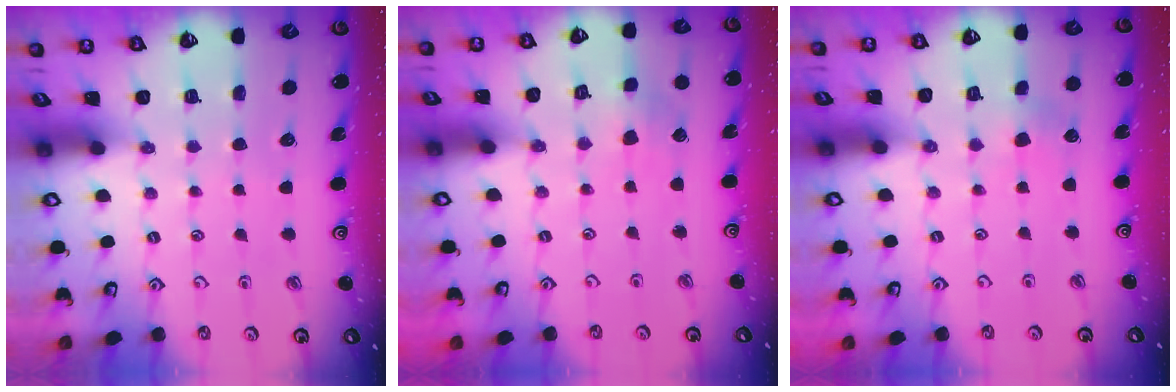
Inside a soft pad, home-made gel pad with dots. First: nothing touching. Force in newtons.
{"total": 2.8, "press": 2.8, "slide": 0.6}
{"total": 1.3, "press": 1.3, "slide": 0.2}